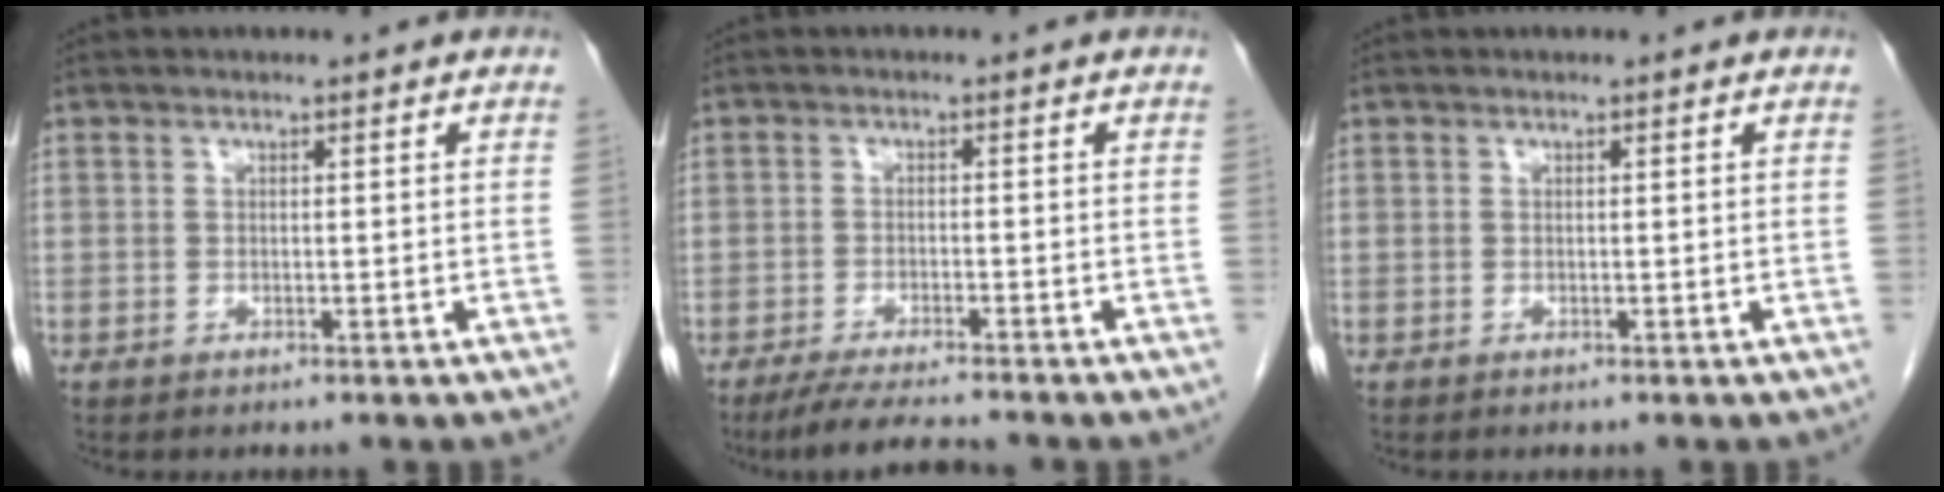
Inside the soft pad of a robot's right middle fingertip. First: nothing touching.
{"total": 6.9, "force": [-6.1, 0.3, 3.2], "torque": [-0.053, -0.020, -0.102]}
{"total": 0.0}